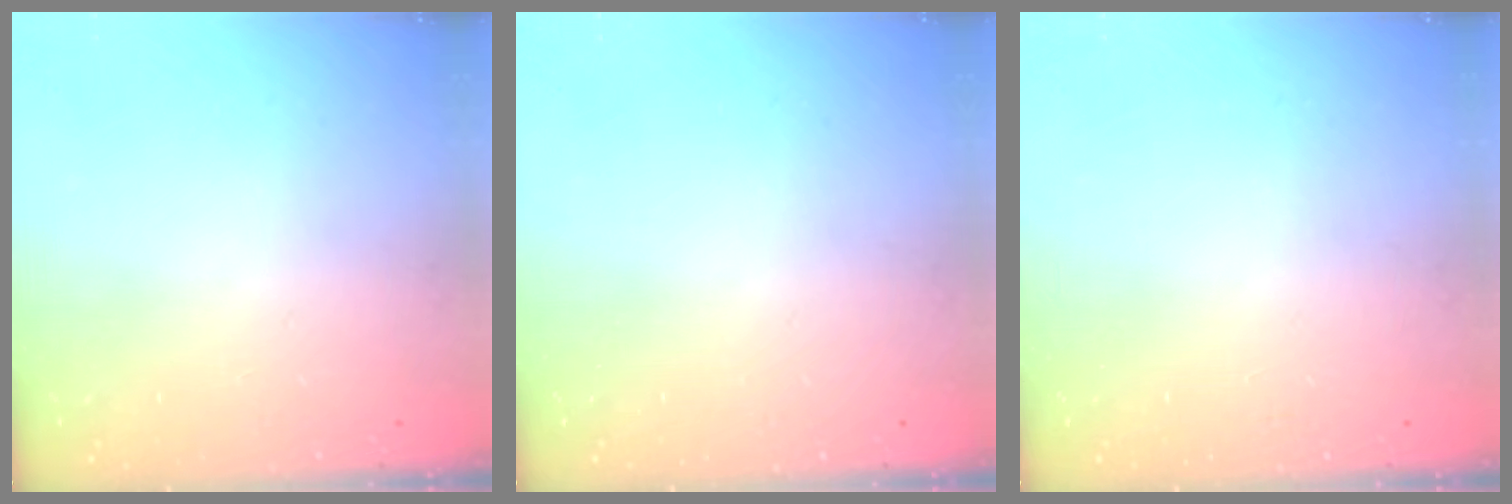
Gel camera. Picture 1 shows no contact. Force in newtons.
{"total": 0.0}
{"total": 0.0}